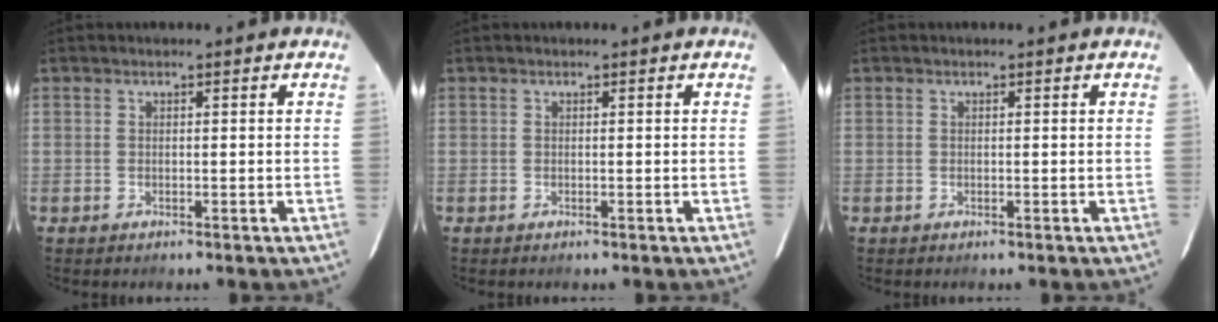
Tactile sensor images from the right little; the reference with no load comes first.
{"total": 0.0}
{"total": 0.0}